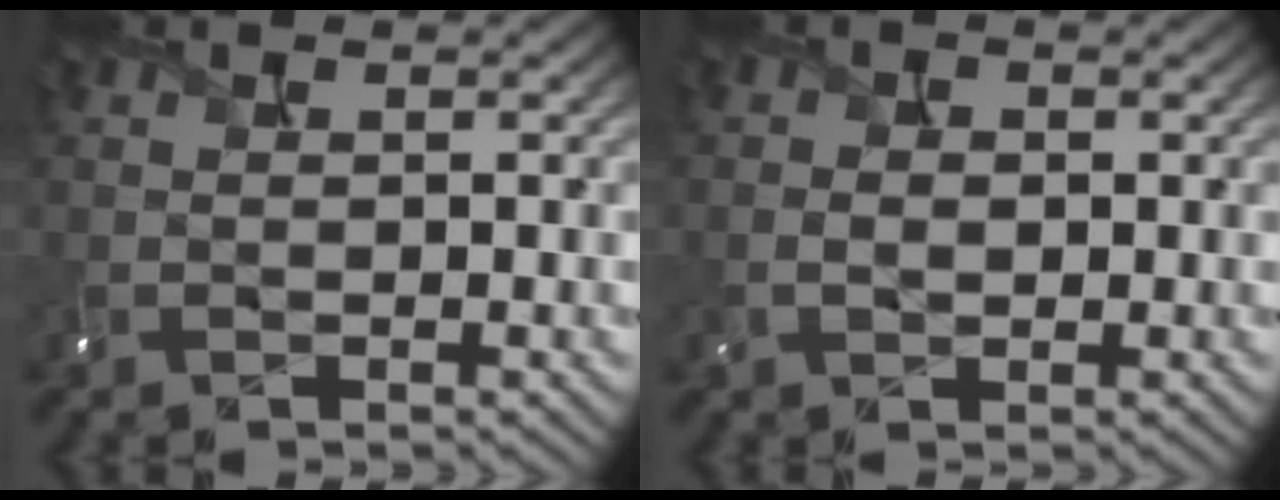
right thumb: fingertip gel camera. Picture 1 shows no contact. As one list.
[{"total": 1.2, "force": [-0.5, 0.9, 0.6], "torque": [-0.015, 0.000, -0.003]}]